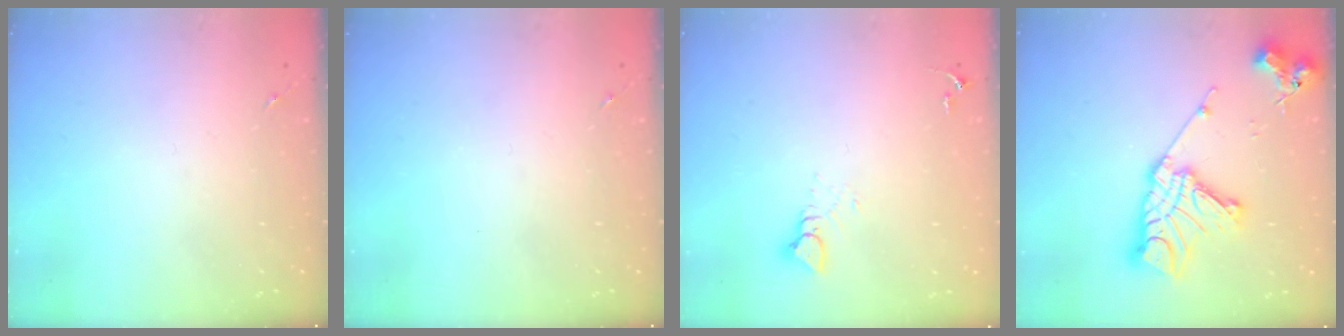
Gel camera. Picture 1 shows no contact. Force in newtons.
{"total": 0.0}
{"total": 3.7, "press": 3.7, "slide": 0.1}
{"total": 19.3, "press": 19.2, "slide": 1.8}